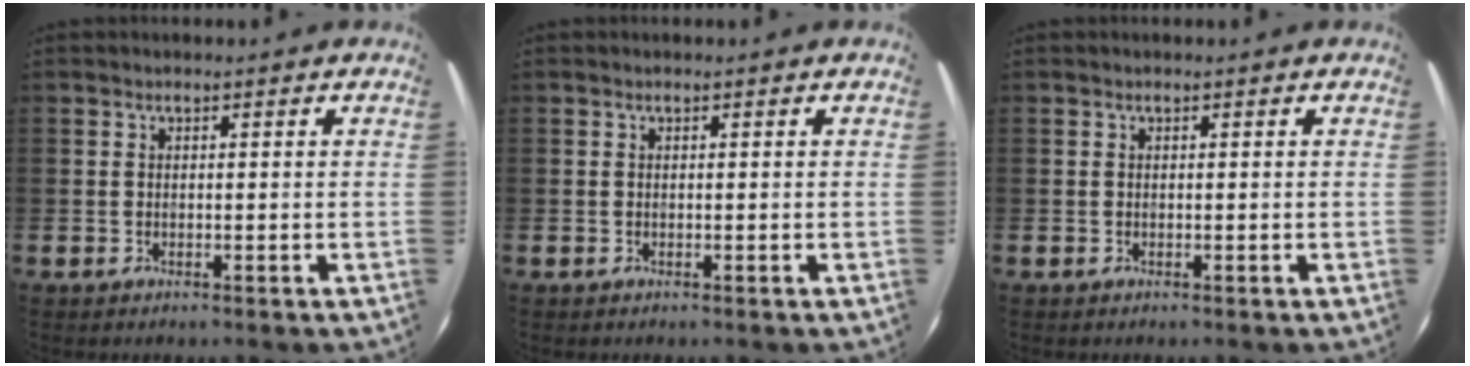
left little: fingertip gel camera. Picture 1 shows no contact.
{"total": 0.0}
{"total": 0.0}